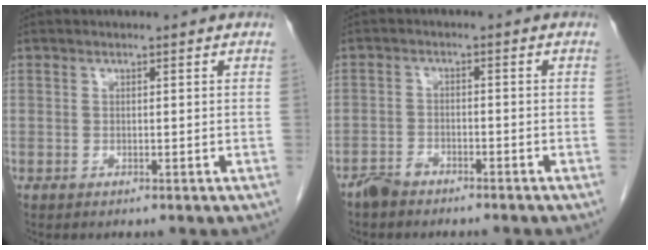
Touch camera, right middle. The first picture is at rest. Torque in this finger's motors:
{"motor_torque": [-0.05, -0.23, -0.07, -0.01]}